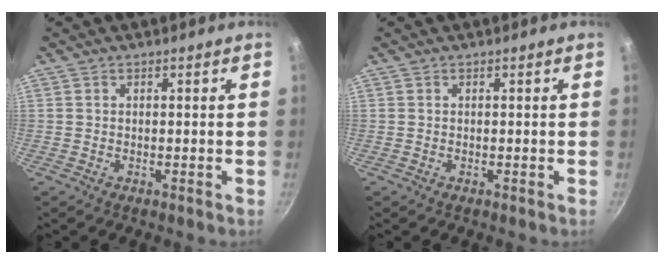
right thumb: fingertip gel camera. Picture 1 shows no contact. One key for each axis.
{"total": 0.0}